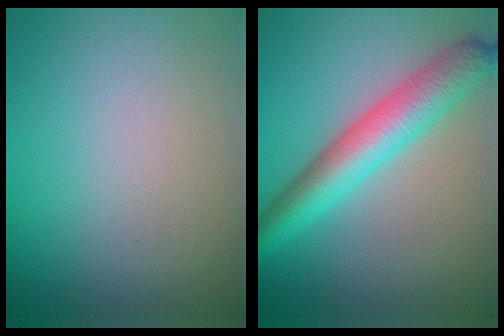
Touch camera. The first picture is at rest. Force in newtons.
{"total": 6.4, "press": 6.4, "slide": 0.1}